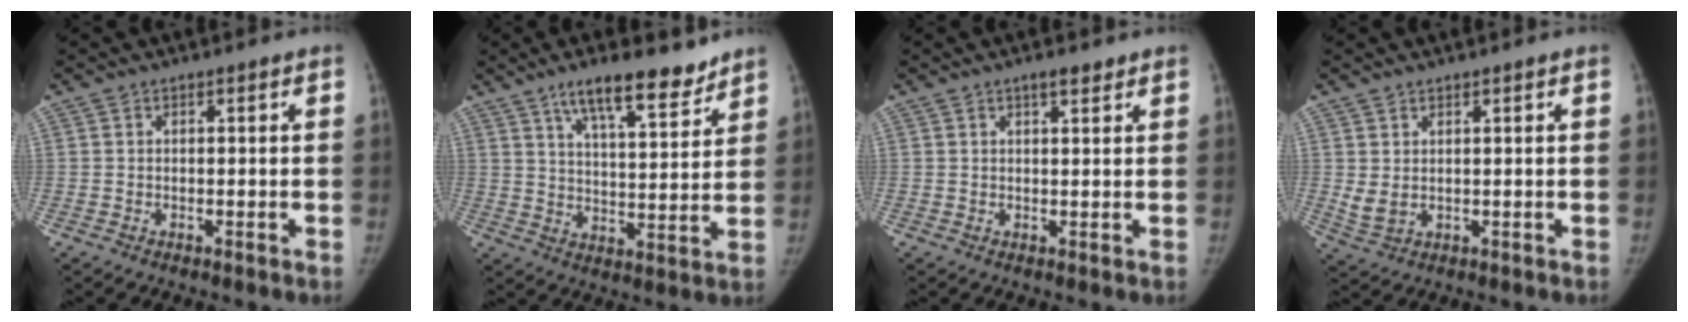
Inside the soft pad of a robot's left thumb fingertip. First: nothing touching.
{"total": 12.6, "force": [9.1, 3.6, 7.9], "torque": [-0.100, -0.053, 0.151]}
{"total": 2.5, "force": [1.7, 0.8, 1.6], "torque": [-0.020, -0.009, 0.026]}
{"total": 3.3, "force": [1.1, 1.9, 2.5], "torque": [-0.049, -0.009, 0.032]}